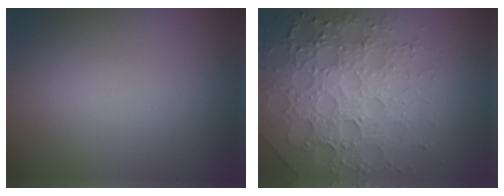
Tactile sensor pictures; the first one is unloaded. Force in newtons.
{"total": 7.3, "press": 7.1, "slide": 1.7}